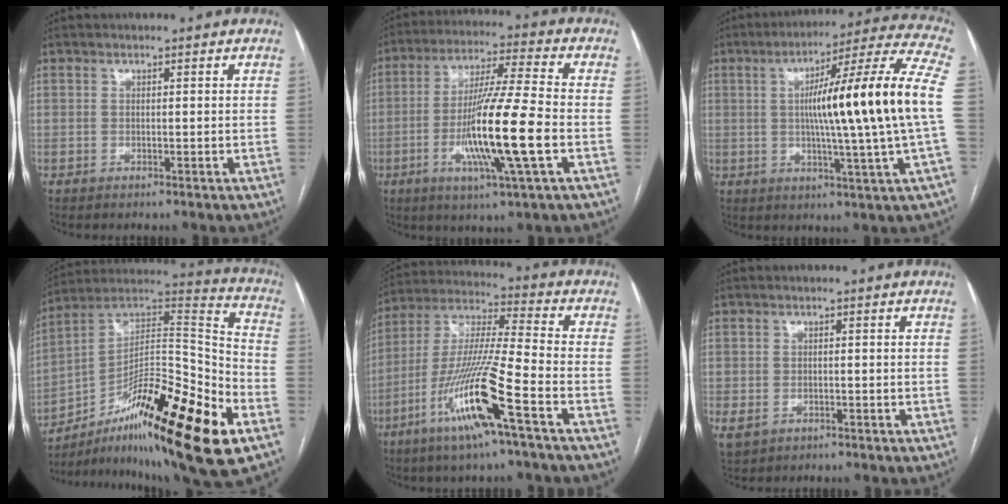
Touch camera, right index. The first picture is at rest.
{"total": 15.1, "force": [-3.8, -0.3, 14.6], "torque": [-0.280, -0.014, -0.074]}
{"total": 19.7, "force": [0.9, -1.8, 19.6], "torque": [-0.291, 0.005, -0.003]}
{"total": 27.3, "force": [-13.7, 3.6, 23.4], "torque": [-0.331, 0.008, -0.219]}
{"total": 16.2, "force": [-7.5, -0.2, 14.4], "torque": [-0.294, -0.019, -0.143]}
{"total": 2.8, "force": [-1.2, 2.2, 1.4], "torque": [-0.034, -0.005, -0.009]}